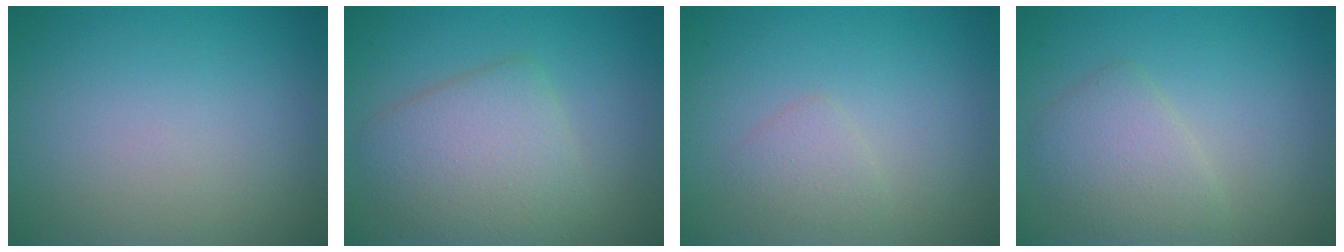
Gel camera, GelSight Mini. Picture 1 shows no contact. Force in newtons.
{"total": 5.1, "press": 5.1, "slide": 0.1}
{"total": 1.4, "press": 1.4, "slide": 0.1}
{"total": 2.9, "press": 2.9, "slide": 0.2}